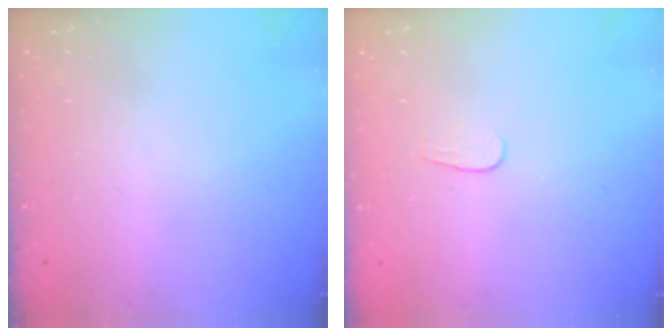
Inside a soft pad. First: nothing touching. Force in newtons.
{"total": 4.0, "press": 4.0, "slide": 0.3}